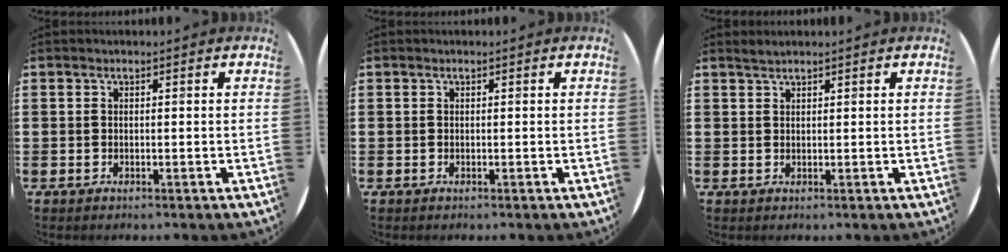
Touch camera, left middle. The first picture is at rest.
{"total": 0.0}
{"total": 1.0, "force": [1.0, -0.1, 0.2], "torque": [-0.004, -0.001, 0.019]}